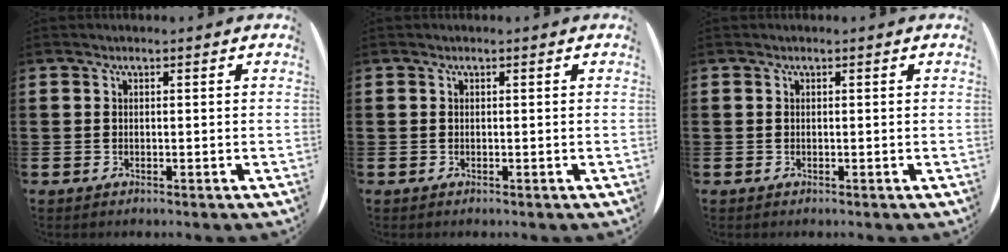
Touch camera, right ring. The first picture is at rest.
{"total": 0.0}
{"total": 0.0}